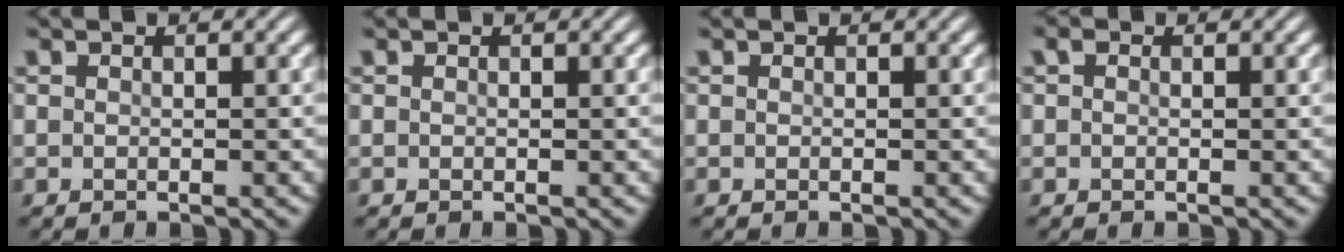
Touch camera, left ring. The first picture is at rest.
{"total": 0.0}
{"total": 0.0}
{"total": 0.5, "force": [0.2, 0.4, 0.3], "torque": [-0.005, 0.001, 0.000]}